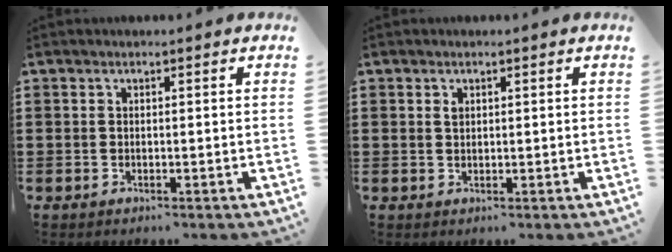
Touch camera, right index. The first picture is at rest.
{"total": 0.7, "force": [0.4, 0.4, 0.4], "torque": [-0.010, 0.003, 0.006]}